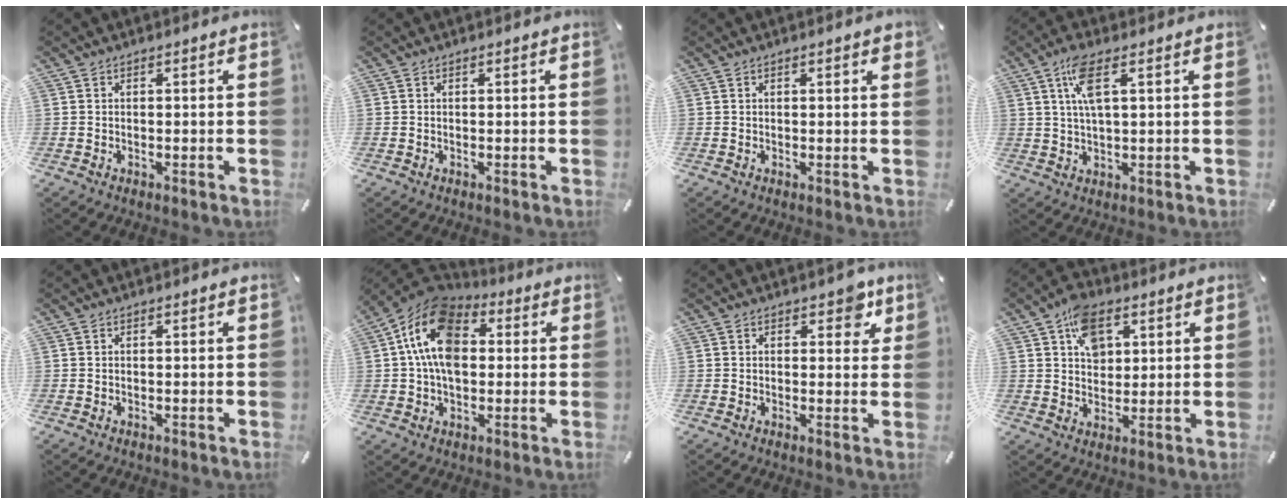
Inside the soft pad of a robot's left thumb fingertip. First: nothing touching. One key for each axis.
{"total": 0.0}
{"total": 0.9, "fx": 0.4, "fy": 0.1, "fz": 0.9, "tx": -0.016, "ty": 0.002, "tz": 0.006}
{"total": 7.5, "fx": 3.0, "fy": 2.3, "fz": 6.4, "tx": -0.140, "ty": 0.003, "tz": 0.050}
{"total": 0.0}
{"total": 15.1, "fx": 2.5, "fy": 10.7, "fz": 10.4, "tx": -0.209, "ty": 0.002, "tz": 0.042}
{"total": 5.1, "fx": 2.6, "fy": 3.1, "fz": 3.0, "tx": -0.021, "ty": -0.004, "tz": 0.037}
{"total": 8.9, "fx": 3.8, "fy": 6.5, "fz": 4.7, "tx": -0.077, "ty": 0.000, "tz": 0.069}